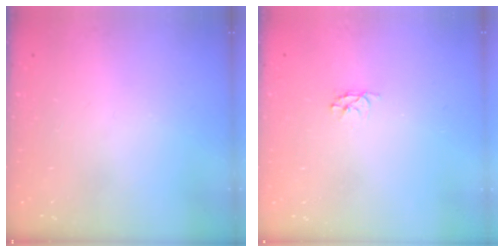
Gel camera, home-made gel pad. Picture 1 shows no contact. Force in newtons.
{"total": 2.9, "press": 2.9, "slide": 0.3}